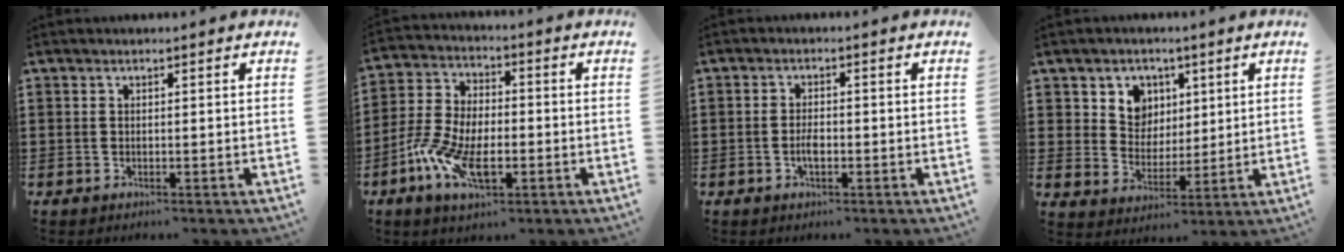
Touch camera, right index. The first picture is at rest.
{"total": 9.7, "force": [-3.9, 4.7, 7.6], "torque": [-0.187, -0.006, -0.076]}
{"total": 2.4, "force": [-0.8, 0.9, 2.1], "torque": [-0.046, -0.002, -0.016]}
{"total": 5.8, "force": [2.7, 5.1, 1.1], "torque": [-0.036, 0.004, 0.045]}